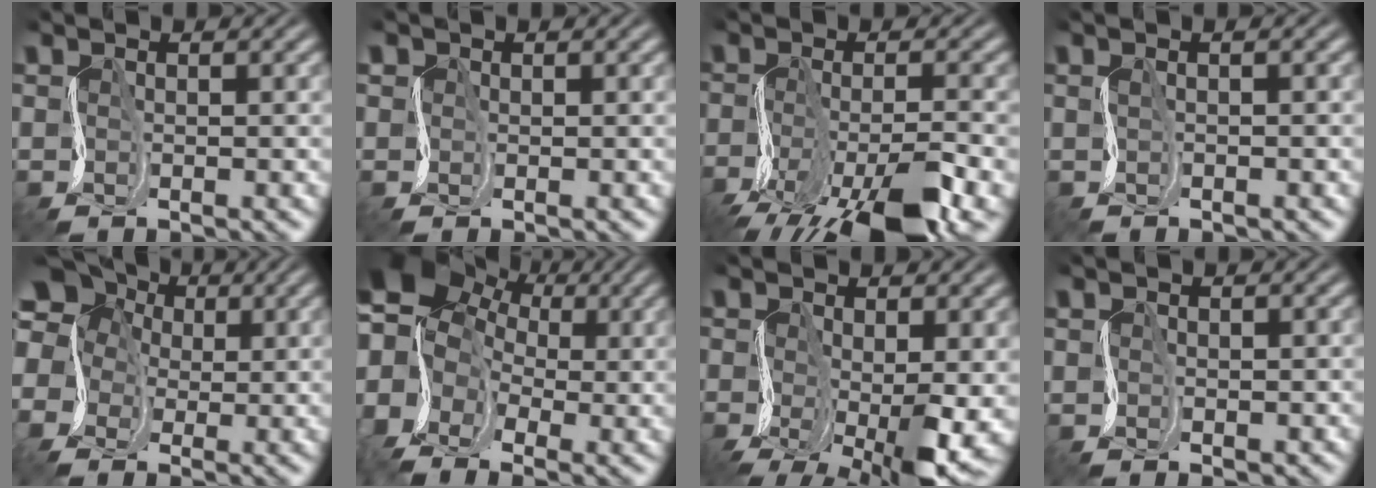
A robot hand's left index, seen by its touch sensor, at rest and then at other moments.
{"total": 1.7, "force": [0.3, 1.5, 0.6], "torque": [0.004, 0.011, 0.000]}
{"total": 9.2, "force": [-5.7, 2.2, 6.8], "torque": [-0.126, -0.012, -0.102]}
{"total": 0.8, "force": [0.6, 0.0, 0.6], "torque": [-0.015, 0.006, 0.006]}
{"total": 10.6, "force": [1.6, 9.2, 5.0], "torque": [-0.124, 0.045, -0.030]}
{"total": 10.6, "force": [1.5, 8.5, 6.2], "torque": [-0.119, 0.022, 0.013]}
{"total": 7.6, "force": [-2.7, 2.8, 6.5], "torque": [-0.114, -0.012, -0.042]}
{"total": 0.6, "force": [-0.3, 0.5, 0.3], "torque": [-0.002, -0.001, -0.005]}